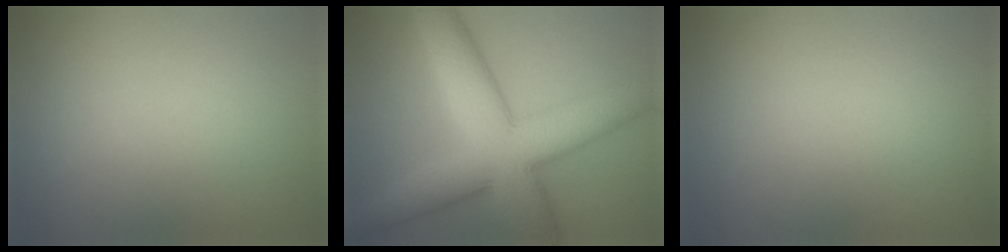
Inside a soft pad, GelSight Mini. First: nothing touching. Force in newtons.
{"total": 11.5, "press": 11.5, "slide": 0.1}
{"total": 0.0}